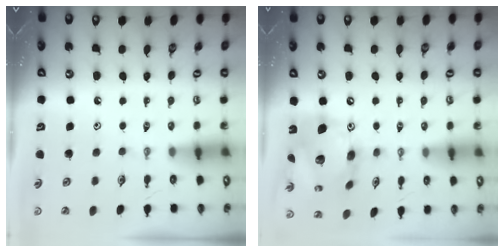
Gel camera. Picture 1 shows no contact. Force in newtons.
{"total": 19.4, "press": 19.2, "slide": 2.0}